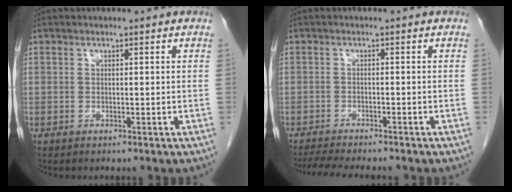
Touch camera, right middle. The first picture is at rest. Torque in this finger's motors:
{"motor_torque": [0.58, -0.48, 0.15, 0.03]}